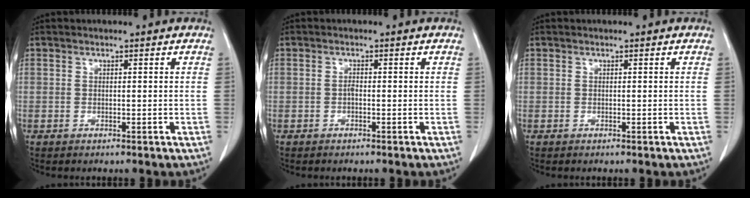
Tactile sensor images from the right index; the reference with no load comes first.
{"total": 0.6, "force": [-0.3, 0.2, 0.5], "torque": [-0.012, 0.002, -0.006]}
{"total": 0.0}